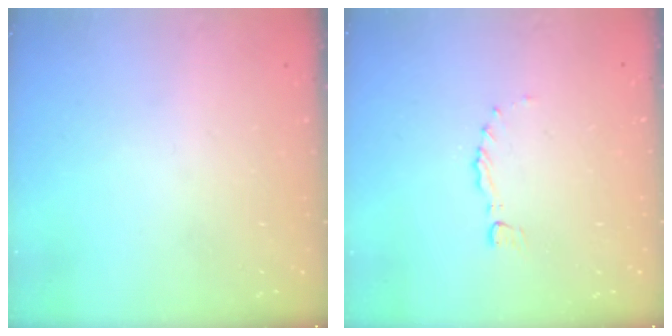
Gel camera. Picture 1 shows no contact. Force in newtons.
{"total": 0.0}